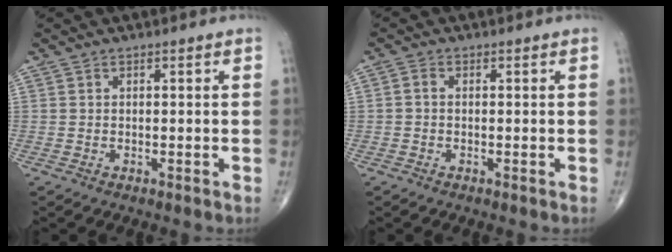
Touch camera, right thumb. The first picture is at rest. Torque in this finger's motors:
{"motor_torque": [-0.57, -0.25, -0.11, -0.10, 0.04]}